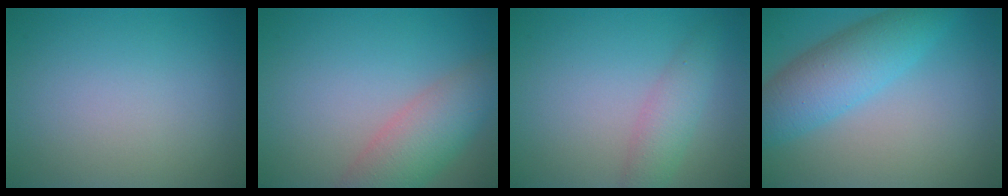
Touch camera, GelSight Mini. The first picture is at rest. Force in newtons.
{"total": 5.3, "press": 5.3, "slide": 0.3}
{"total": 2.6, "press": 2.6, "slide": 0.0}
{"total": 6.1, "press": 6.1, "slide": 0.1}